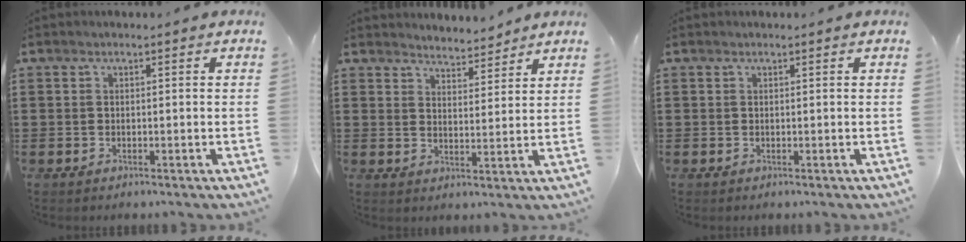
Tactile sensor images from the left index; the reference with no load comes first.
{"total": 3.7, "force": [3.6, 0.3, -0.3], "torque": [-0.008, -0.016, 0.068]}
{"total": 0.0}